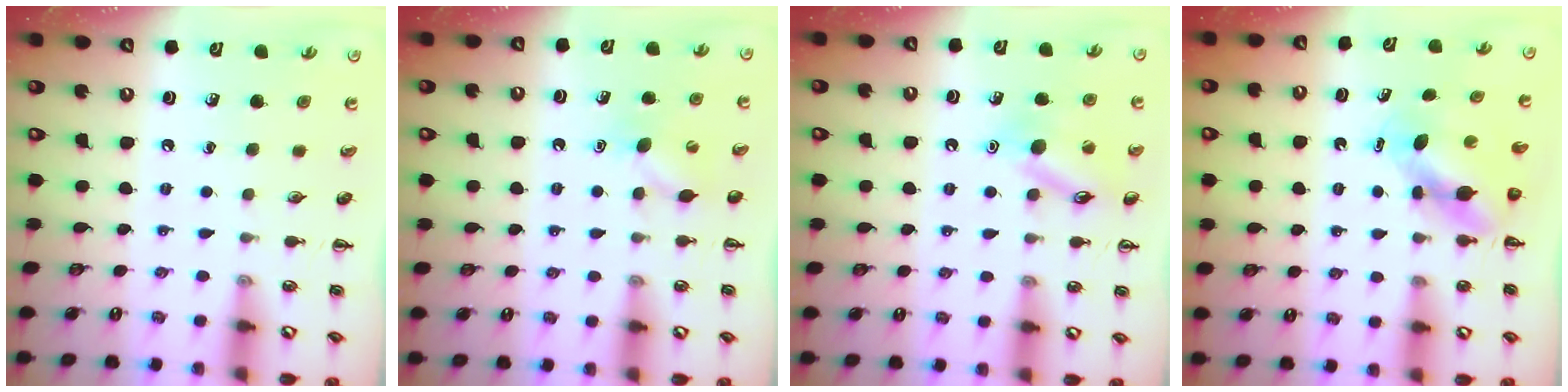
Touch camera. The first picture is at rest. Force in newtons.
{"total": 6.2, "press": 6.1, "slide": 1.4}
{"total": 11.8, "press": 11.8, "slide": 1.1}
{"total": 5.7, "press": 5.7, "slide": 0.2}